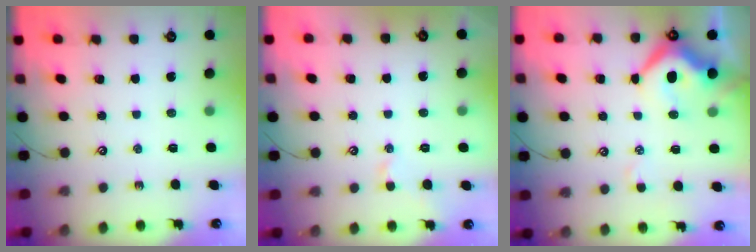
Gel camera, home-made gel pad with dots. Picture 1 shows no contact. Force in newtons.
{"total": 1.2, "press": 0.9, "slide": 0.7}
{"total": 7.6, "press": 7.4, "slide": 1.4}